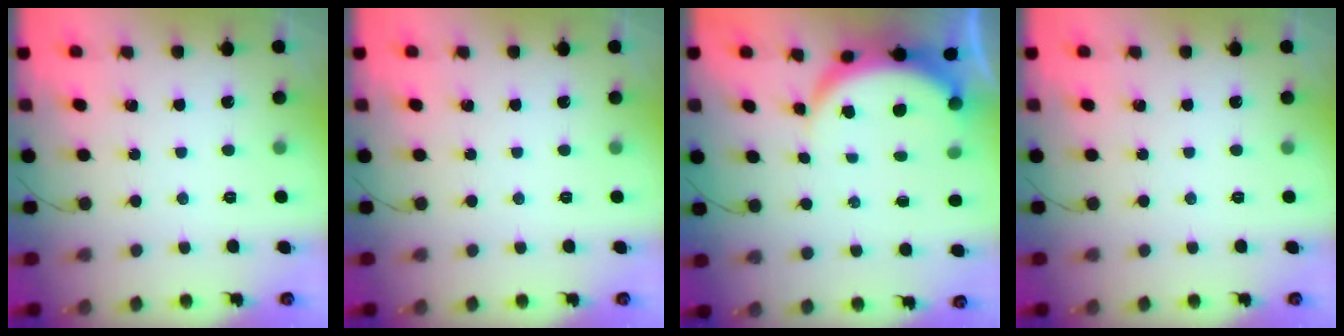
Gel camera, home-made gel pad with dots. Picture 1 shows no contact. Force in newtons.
{"total": 0.0}
{"total": 5.9, "press": 5.9, "slide": 0.8}
{"total": 0.0}